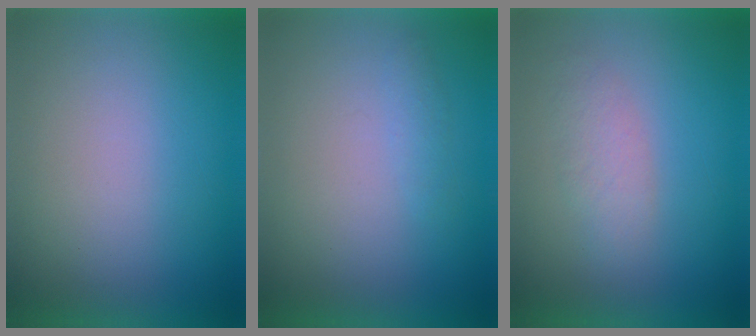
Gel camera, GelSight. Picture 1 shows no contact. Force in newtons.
{"total": 1.3}
{"total": 2.7}